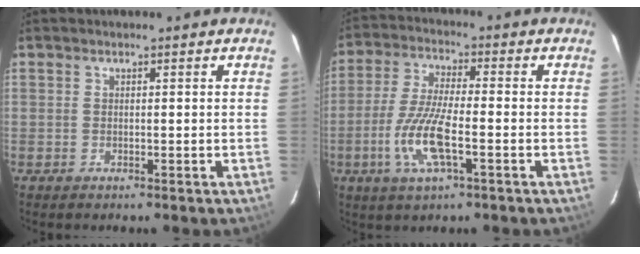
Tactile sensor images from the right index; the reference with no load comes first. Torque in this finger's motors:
{"motor_torque": [1.52, -0.61, 0.47, 0.20]}